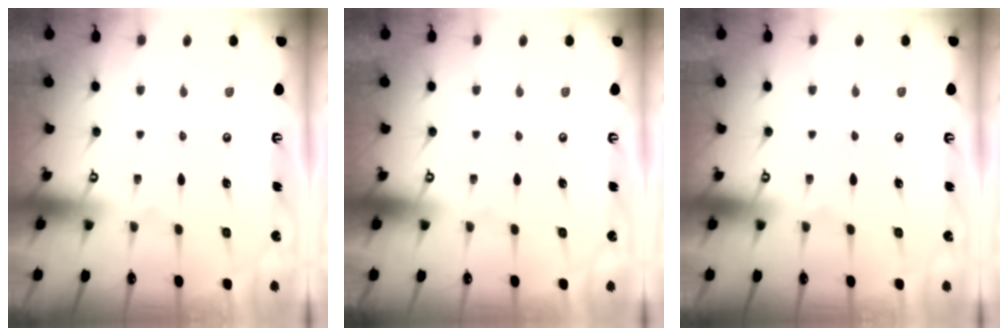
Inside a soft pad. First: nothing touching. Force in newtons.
{"total": 0.0}
{"total": 0.0}